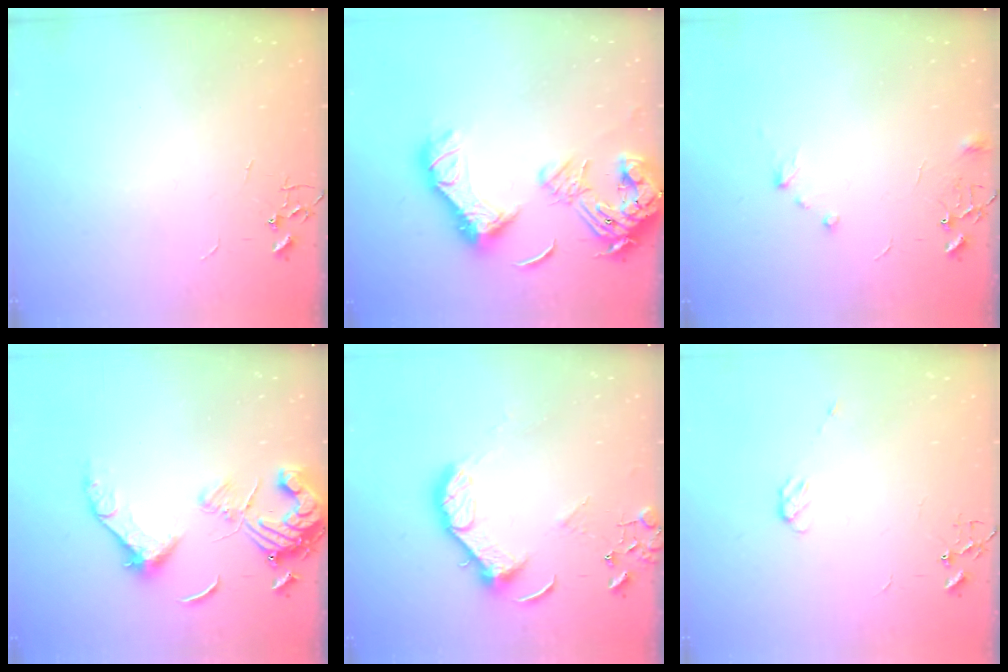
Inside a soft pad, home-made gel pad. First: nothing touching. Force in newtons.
{"total": 21.2, "press": 21.0, "slide": 2.3}
{"total": 8.3, "press": 8.2, "slide": 0.5}
{"total": 14.4, "press": 14.3, "slide": 1.9}
{"total": 12.5, "press": 12.4, "slide": 1.1}
{"total": 3.5, "press": 3.5, "slide": 0.5}